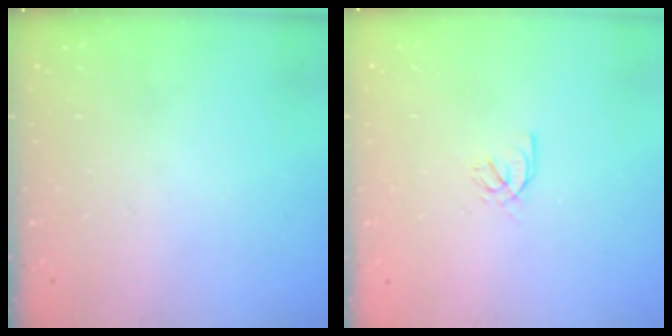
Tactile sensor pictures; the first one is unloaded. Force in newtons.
{"total": 2.6, "press": 2.6, "slide": 0.4}